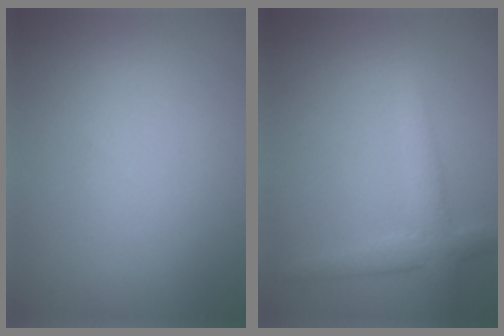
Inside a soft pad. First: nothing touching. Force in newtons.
{"total": 3.3, "press": 3.3, "slide": 0.2}